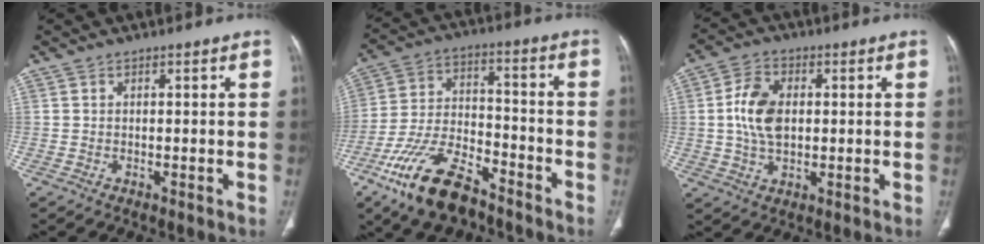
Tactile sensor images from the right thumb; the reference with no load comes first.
{"total": 16.1, "force": [-10.7, 7.2, 9.7], "torque": [-0.178, 0.056, -0.198]}
{"total": 8.9, "force": [0.7, 5.7, 6.9], "torque": [-0.126, 0.003, 0.013]}